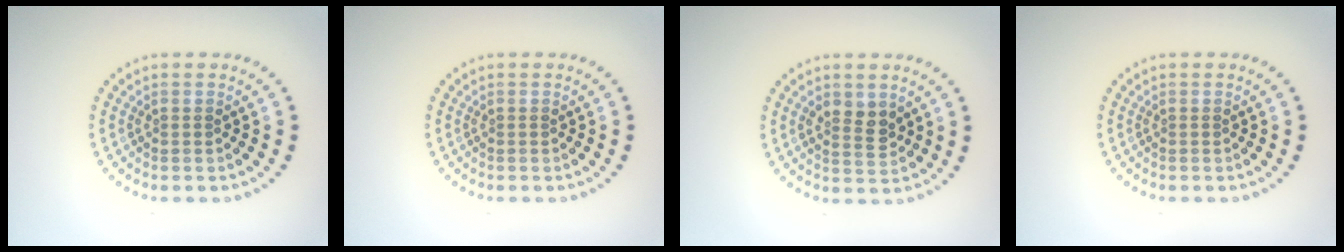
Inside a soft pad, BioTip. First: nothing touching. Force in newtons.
{"total": 0.0}
{"total": 2.4, "press": 2.3, "slide": 0.6}
{"total": 0.0}